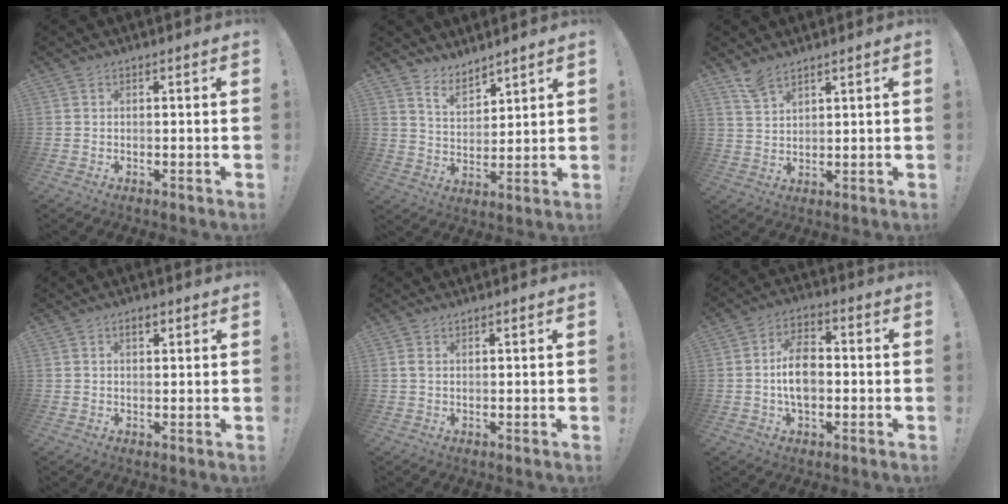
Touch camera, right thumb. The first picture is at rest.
{"total": 6.9, "force": [6.0, 3.0, 1.8], "torque": [-0.045, -0.040, 0.116]}
{"total": 5.3, "force": [4.5, 1.6, 2.4], "torque": [-0.043, -0.024, 0.083]}
{"total": 2.2, "force": [1.2, 1.1, 1.5], "torque": [-0.021, -0.001, 0.018]}
{"total": 1.1, "force": [0.7, 0.4, 0.7], "torque": [-0.011, 0.000, 0.011]}
{"total": 10.0, "force": [-1.3, 6.5, 7.6], "torque": [-0.126, 0.011, -0.022]}